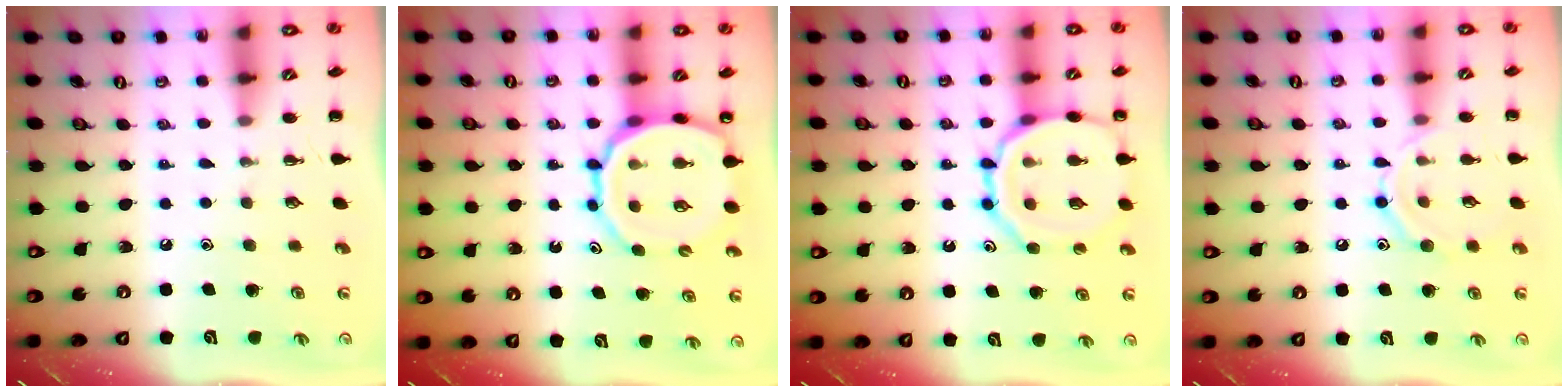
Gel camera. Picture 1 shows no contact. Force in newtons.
{"total": 14.1, "press": 13.5, "slide": 4.1}
{"total": 14.0, "press": 13.9, "slide": 1.3}
{"total": 10.9, "press": 10.8, "slide": 1.1}